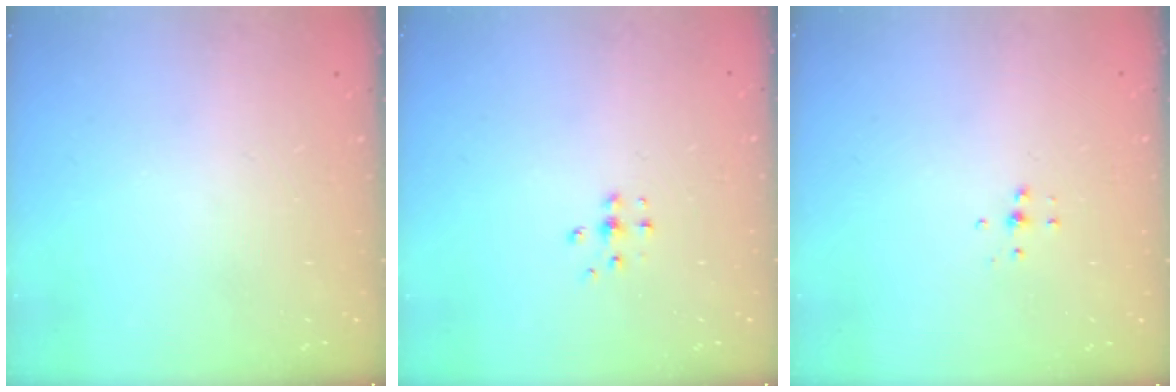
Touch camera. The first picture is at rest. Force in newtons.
{"total": 4.1, "press": 4.1, "slide": 0.6}
{"total": 3.2, "press": 3.2, "slide": 0.2}